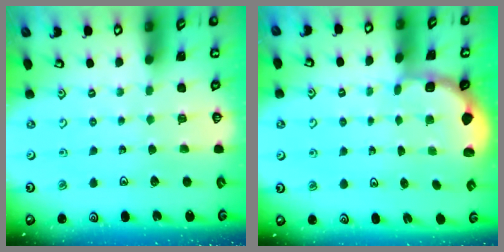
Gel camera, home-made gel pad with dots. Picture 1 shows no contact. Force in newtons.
{"total": 1.8, "press": 1.7, "slide": 0.7}